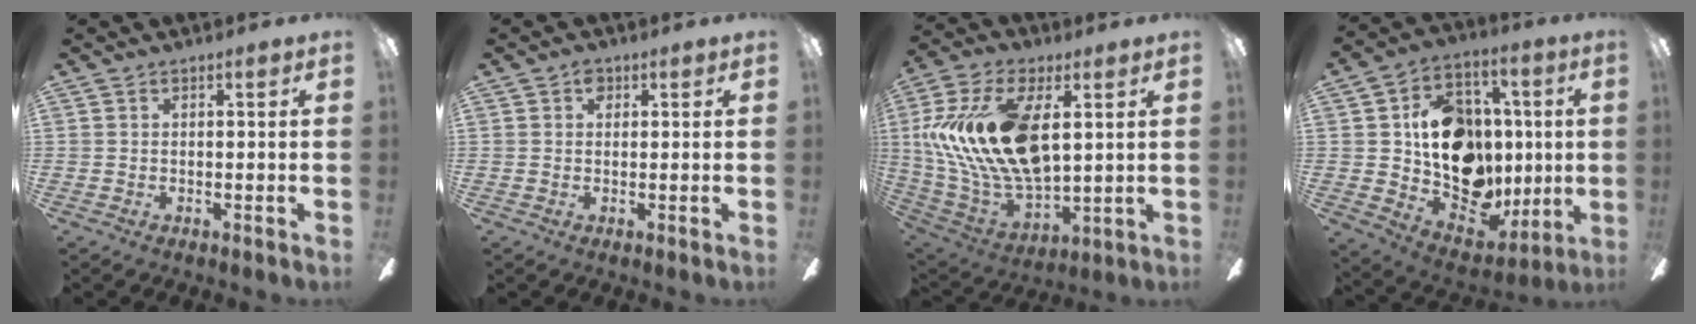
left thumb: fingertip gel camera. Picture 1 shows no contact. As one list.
[{"total": 1.8, "force": [0.7, 1.3, 1.0], "torque": [-0.014, 0.002, 0.011]}, {"total": 22.3, "force": [4.9, 11.9, 18.2], "torque": [-0.391, -0.006, 0.085]}, {"total": 18.7, "force": [2.1, 15.4, 10.3], "torque": [-0.178, -0.009, 0.064]}]